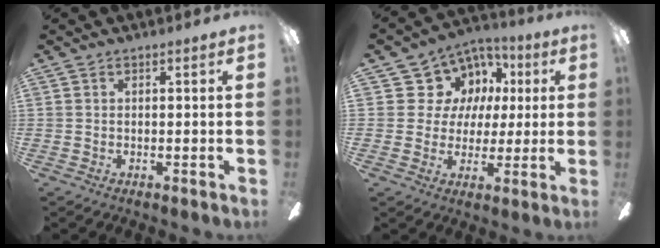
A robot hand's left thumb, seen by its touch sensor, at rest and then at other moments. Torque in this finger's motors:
{"motor_torque": [0.37, 0.13, 0.09, -0.10, -0.01]}